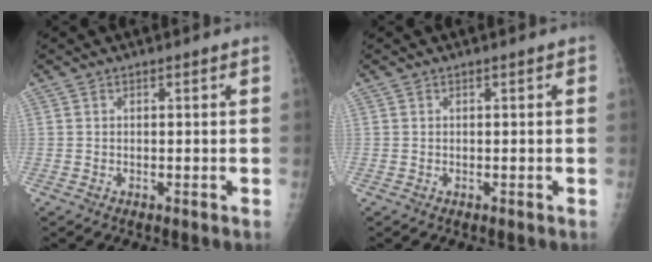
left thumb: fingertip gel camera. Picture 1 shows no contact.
{"total": 0.6, "force": [0.2, 0.3, 0.4], "torque": [-0.005, 0.002, 0.000]}